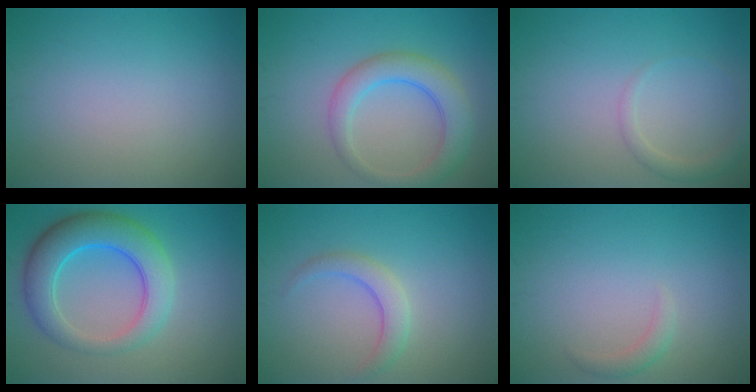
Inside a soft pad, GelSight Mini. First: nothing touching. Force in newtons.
{"total": 4.4, "press": 4.4, "slide": 0.2}
{"total": 1.5, "press": 1.5, "slide": 0.1}
{"total": 6.9, "press": 6.9, "slide": 0.3}
{"total": 2.4, "press": 2.4, "slide": 0.1}
{"total": 1.2, "press": 1.2, "slide": 0.2}